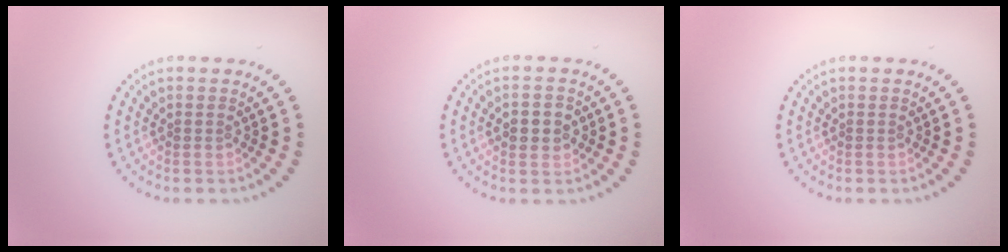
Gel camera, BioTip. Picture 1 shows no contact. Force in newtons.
{"total": 2.5, "press": 2.4, "slide": 0.2}
{"total": 0.0}